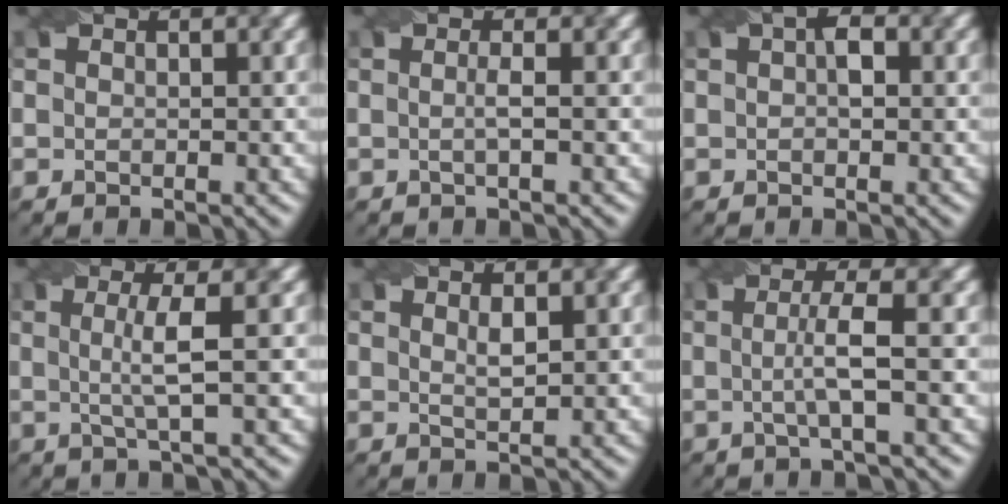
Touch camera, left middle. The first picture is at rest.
{"total": 1.4, "force": [-0.2, 0.2, 1.4], "torque": [-0.027, 0.000, -0.007]}
{"total": 1.6, "force": [0.2, 0.8, 1.4], "torque": [-0.022, 0.005, 0.002]}
{"total": 3.5, "force": [0.1, 0.5, 3.4], "torque": [-0.064, 0.000, 0.001]}
{"total": 1.2, "force": [0.5, 0.2, 1.1], "torque": [-0.023, 0.000, 0.009]}
{"total": 3.3, "force": [-0.2, 0.5, 3.3], "torque": [-0.060, -0.001, -0.007]}